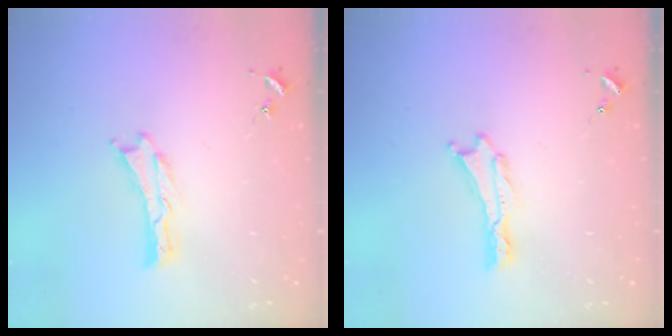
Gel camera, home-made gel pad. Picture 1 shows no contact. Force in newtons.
{"total": 0.0}